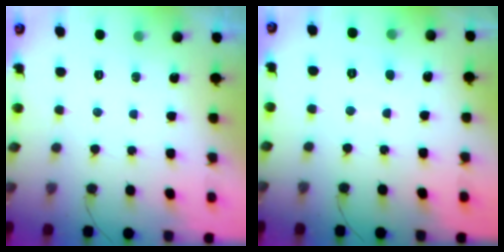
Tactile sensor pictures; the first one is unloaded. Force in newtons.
{"total": 2.6, "press": 2.6, "slide": 0.2}